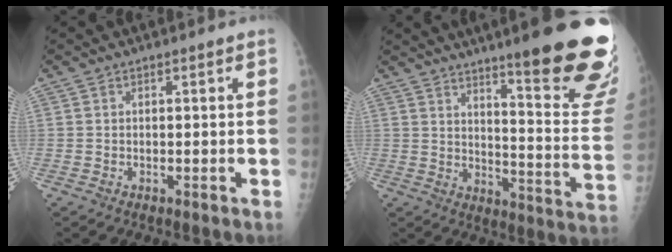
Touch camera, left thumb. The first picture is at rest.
{"total": 23.3, "force": [15.7, 2.8, 17.0], "torque": [-0.199, -0.106, 0.211]}